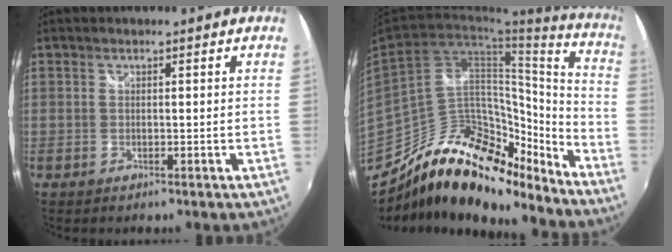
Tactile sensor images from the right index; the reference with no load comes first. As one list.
[{"total": 21.6, "force": [-16.7, 9.5, 9.9], "torque": [-0.167, 0.039, -0.260]}]